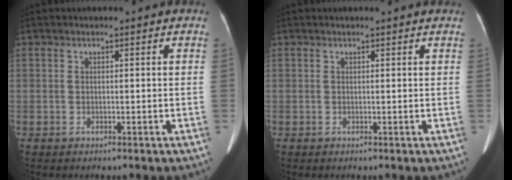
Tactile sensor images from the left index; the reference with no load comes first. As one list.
[{"total": 2.1, "force": [2.0, -0.1, 0.6], "torque": [-0.007, -0.010, 0.012]}]